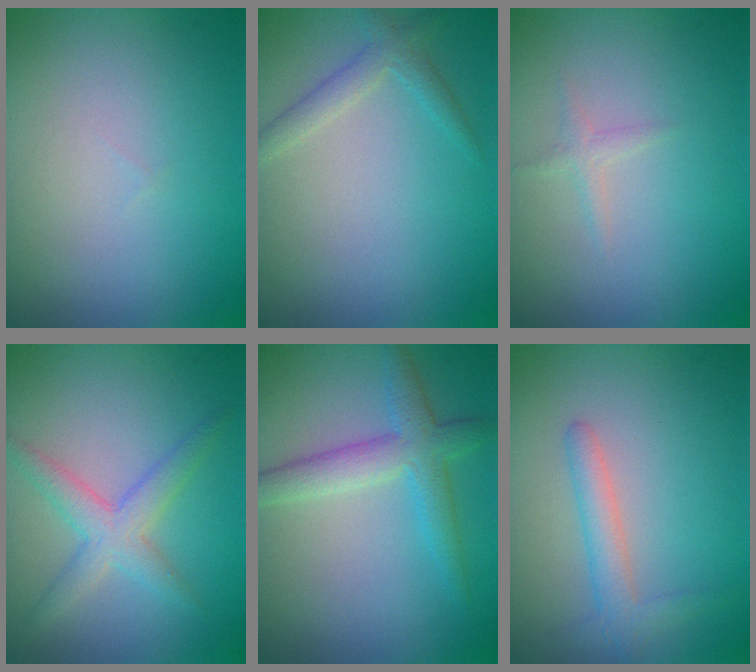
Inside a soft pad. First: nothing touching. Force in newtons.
{"total": 1.9, "press": 1.9, "slide": 0.2}
{"total": 0.8, "press": 0.8, "slide": 0.1}
{"total": 2.4, "press": 2.4, "slide": 0.1}
{"total": 3.6, "press": 3.6, "slide": 0.1}
{"total": 2.4, "press": 2.4, "slide": 0.2}